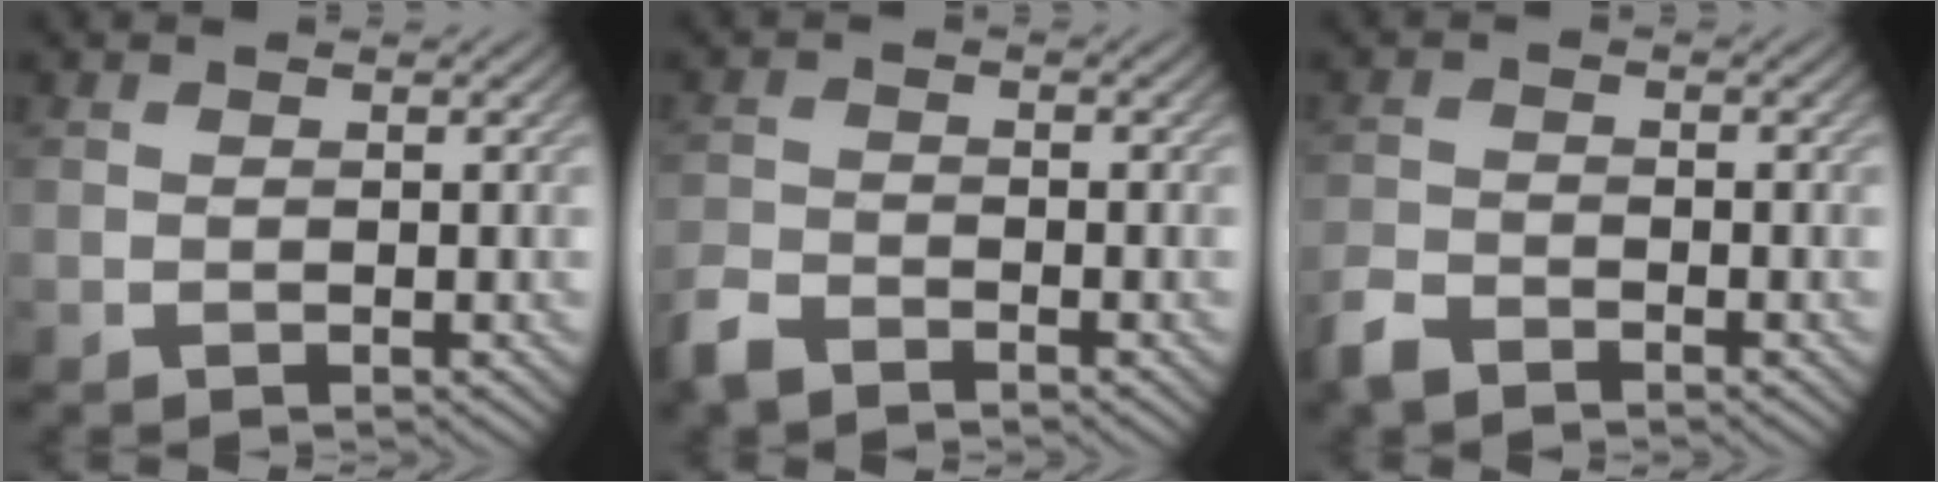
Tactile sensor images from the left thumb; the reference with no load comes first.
{"total": 3.6, "force": [-3.0, 1.2, 1.4], "torque": [-0.033, -0.008, -0.072]}
{"total": 3.2, "force": [-2.8, 1.1, 1.3], "torque": [-0.030, -0.007, -0.066]}